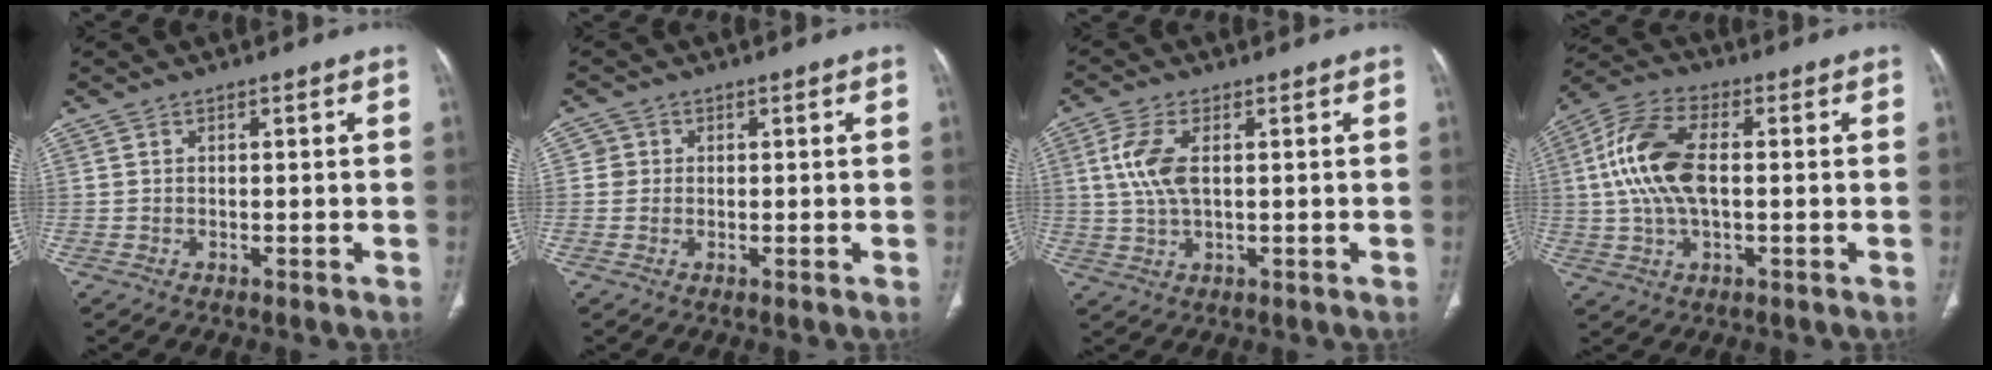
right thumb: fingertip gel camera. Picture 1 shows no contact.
{"total": 2.0, "force": [0.2, 2.0, 0.1], "torque": [0.013, 0.006, -0.001]}
{"total": 7.1, "force": [1.4, 3.4, 6.0], "torque": [-0.146, 0.004, 0.029]}
{"total": 13.5, "force": [0.8, 7.0, 11.5], "torque": [-0.243, 0.023, 0.012]}